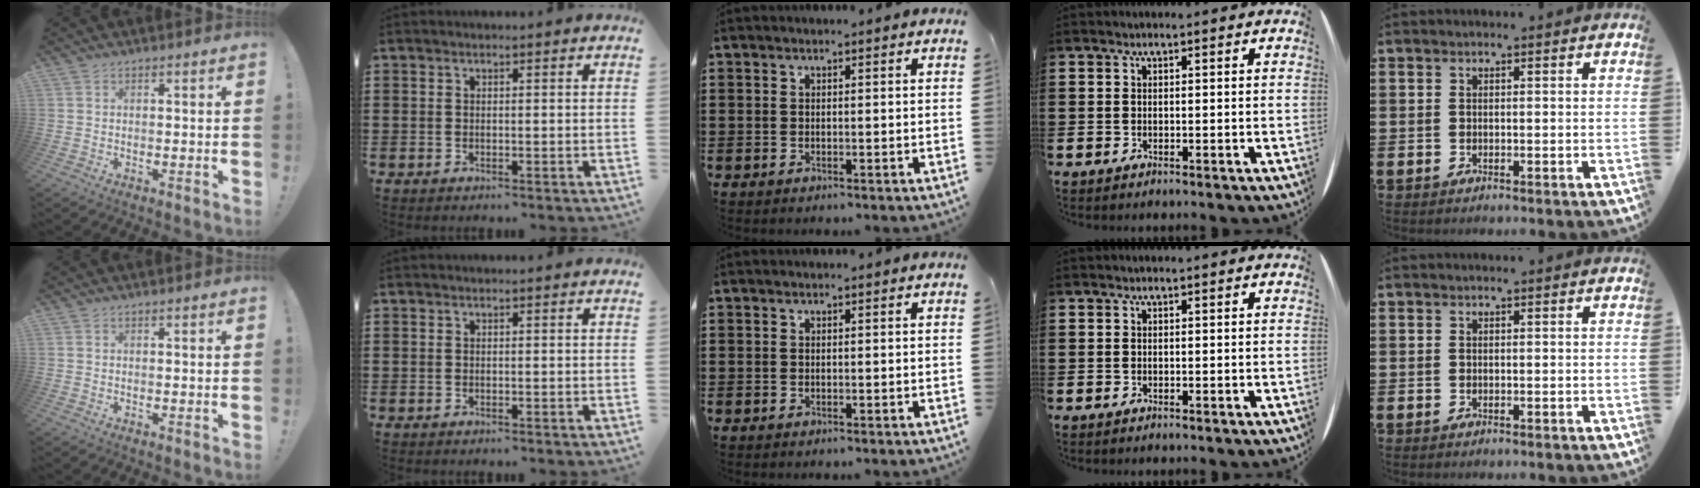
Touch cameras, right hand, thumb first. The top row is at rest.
{}